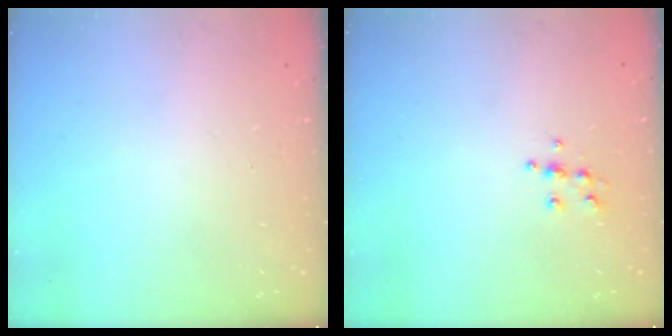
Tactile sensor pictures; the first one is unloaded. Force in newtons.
{"total": 5.6, "press": 5.6, "slide": 0.6}